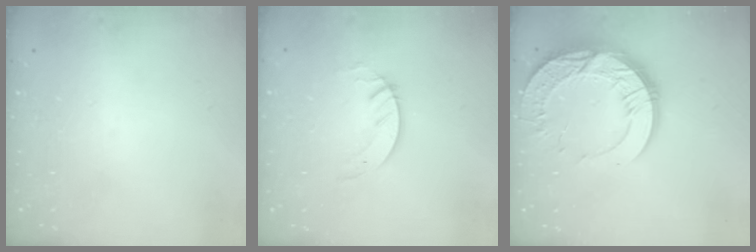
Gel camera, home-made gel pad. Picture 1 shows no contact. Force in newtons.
{"total": 3.1, "press": 3.1, "slide": 0.2}
{"total": 18.8, "press": 18.8, "slide": 1.7}